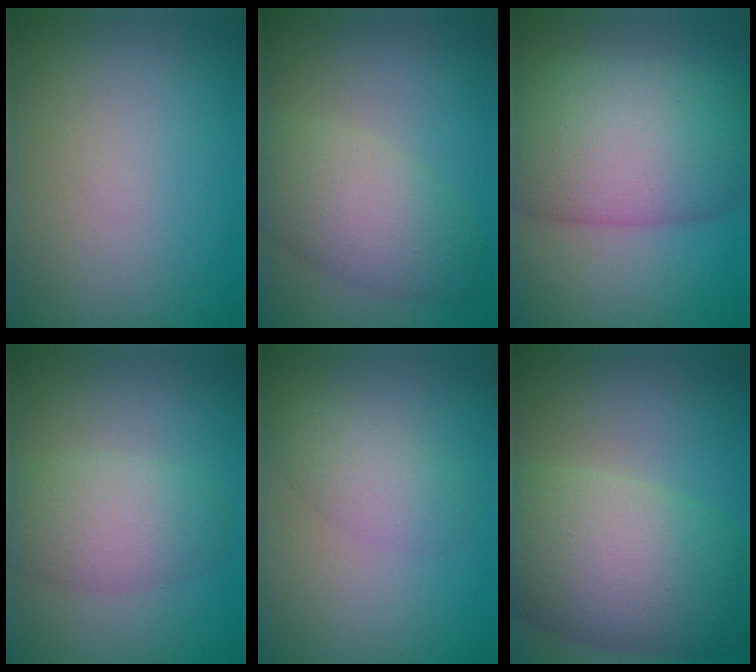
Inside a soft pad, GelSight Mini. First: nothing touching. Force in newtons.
{"total": 6.5, "press": 6.5, "slide": 0.1}
{"total": 11.2, "press": 11.2, "slide": 0.4}
{"total": 2.7, "press": 2.7, "slide": 0.3}
{"total": 2.3, "press": 2.3, "slide": 0.1}
{"total": 10.4, "press": 10.4, "slide": 0.4}